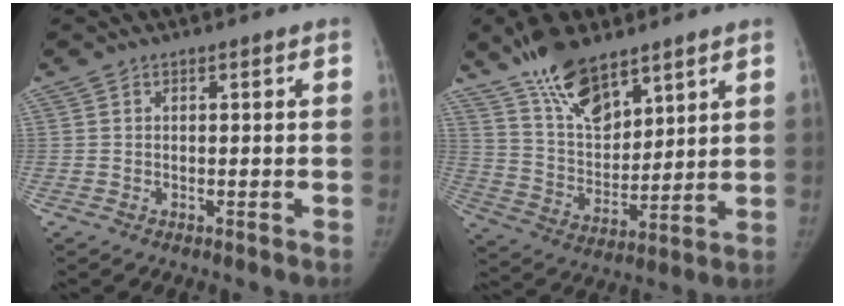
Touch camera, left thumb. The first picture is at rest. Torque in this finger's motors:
{"motor_torque": [1.41, -0.19, 1.52, -1.25, 0.38]}